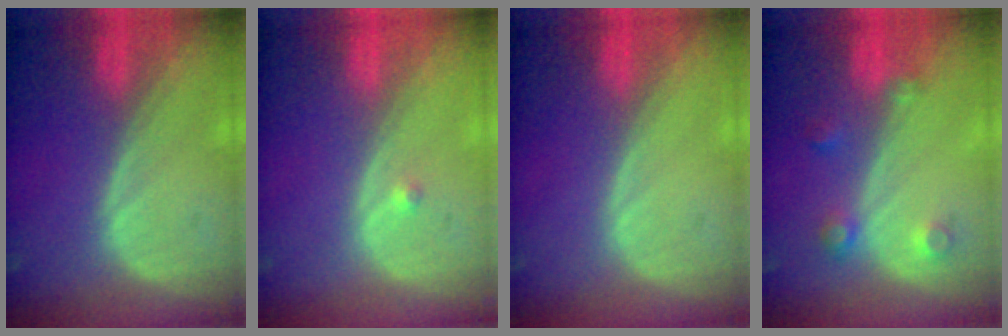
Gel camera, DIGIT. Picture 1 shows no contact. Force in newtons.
{"total": 0.7, "press": 0.5, "slide": 0.4}
{"total": 0.0}
{"total": 3.5, "press": 3.1, "slide": 1.6}